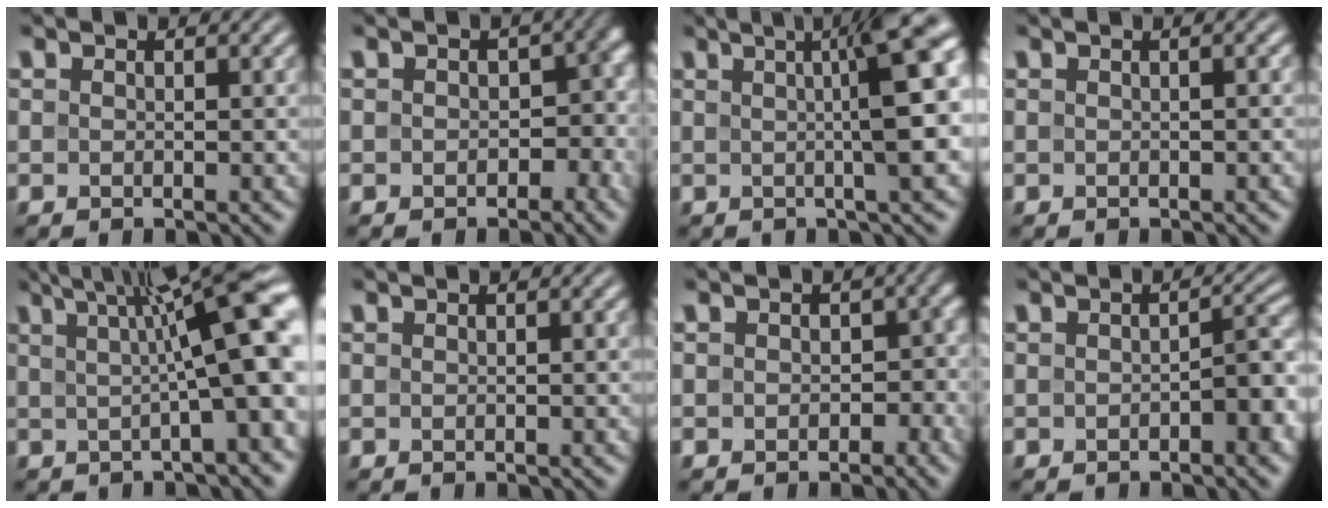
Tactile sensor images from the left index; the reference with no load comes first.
{"total": 4.9, "force": [-0.6, 3.7, 3.3], "torque": [-0.002, -0.002, -0.010]}
{"total": 9.0, "force": [1.5, 1.7, 8.7], "torque": [-0.088, 0.022, 0.019]}
{"total": 1.2, "force": [0.2, 0.4, 1.1], "torque": [-0.013, 0.006, -0.004]}
{"total": 10.0, "force": [2.3, 1.9, 9.5], "torque": [-0.109, 0.022, 0.029]}
{"total": 0.0}
{"total": 3.0, "force": [-0.4, 2.3, 1.8], "torque": [0.002, -0.003, -0.005]}
{"total": 2.7, "force": [-0.9, 1.0, 2.3], "torque": [-0.031, 0.008, -0.013]}